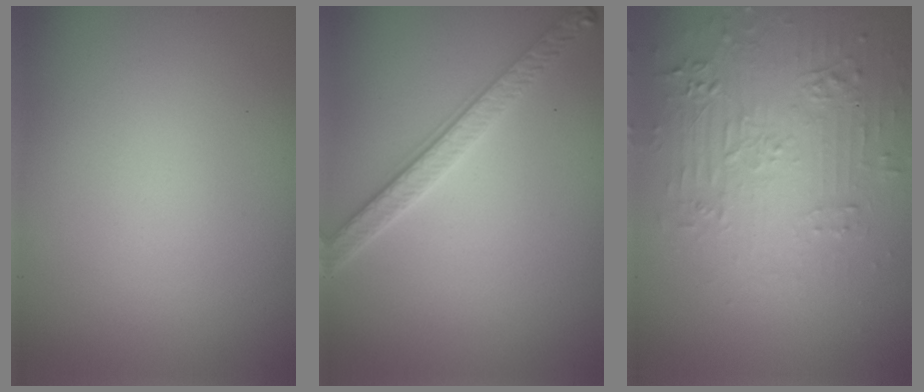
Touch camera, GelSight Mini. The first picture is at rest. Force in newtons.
{"total": 3.0, "press": 2.9, "slide": 0.7}
{"total": 4.3, "press": 3.7, "slide": 2.2}